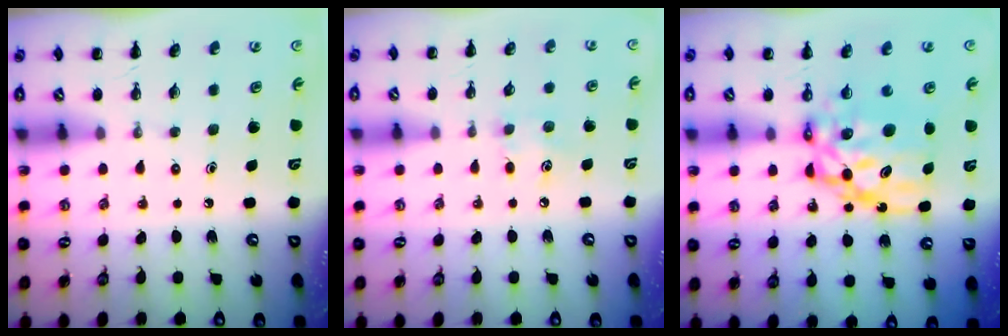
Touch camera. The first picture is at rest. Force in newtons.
{"total": 6.3, "press": 6.1, "slide": 1.5}
{"total": 11.8, "press": 11.4, "slide": 3.1}